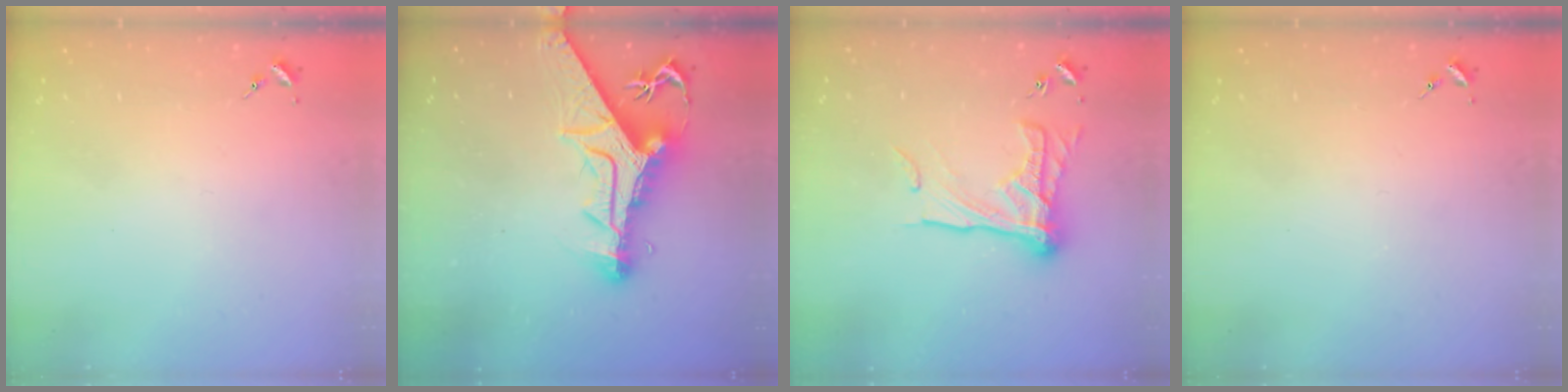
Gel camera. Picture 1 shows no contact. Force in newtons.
{"total": 17.4, "press": 17.3, "slide": 1.8}
{"total": 16.8, "press": 16.8, "slide": 1.0}
{"total": 0.0}